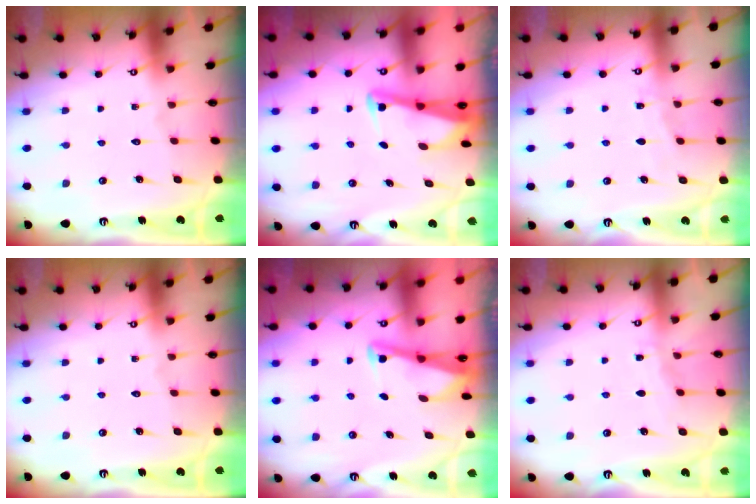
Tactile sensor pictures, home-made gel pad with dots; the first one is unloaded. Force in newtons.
{"total": 2.5, "press": 2.5, "slide": 0.2}
{"total": 3.8, "press": 3.8, "slide": 0.5}
{"total": 0.0}
{"total": 2.8, "press": 2.7, "slide": 0.4}
{"total": 3.9, "press": 3.9, "slide": 0.5}